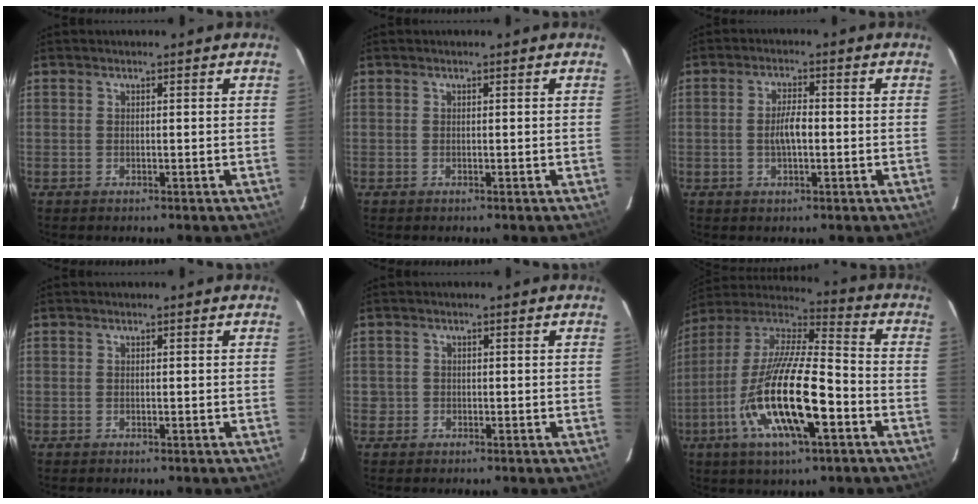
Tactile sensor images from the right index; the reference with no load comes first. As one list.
[{"total": 0.0}, {"total": 4.1, "force": [-0.6, 1.3, 3.8], "torque": [-0.071, 0.004, -0.009]}, {"total": 0.0}, {"total": 1.4, "force": [-0.6, 1.3, 0.0], "torque": [-0.003, 0.002, -0.008]}, {"total": 21.7, "force": [-7.8, 5.5, 19.4], "torque": [-0.374, -0.032, -0.150]}]